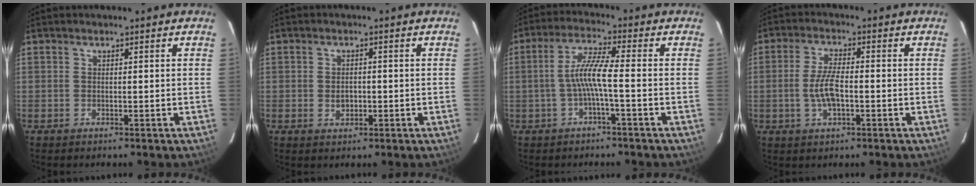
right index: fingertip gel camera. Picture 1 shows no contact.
{"total": 1.7, "force": [-0.3, 1.3, 0.9], "torque": [-0.014, 0.003, -0.005]}
{"total": 6.0, "force": [-1.7, -0.2, 5.8], "torque": [-0.127, 0.010, -0.030]}
{"total": 6.2, "force": [-1.4, 2.2, 5.7], "torque": [-0.114, 0.001, -0.024]}